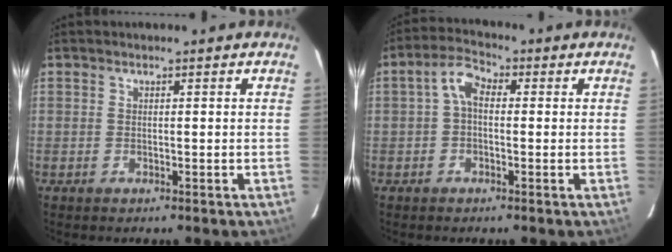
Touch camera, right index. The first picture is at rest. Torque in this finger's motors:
{"motor_torque": [0.33, -0.22, 0.35, 0.08]}